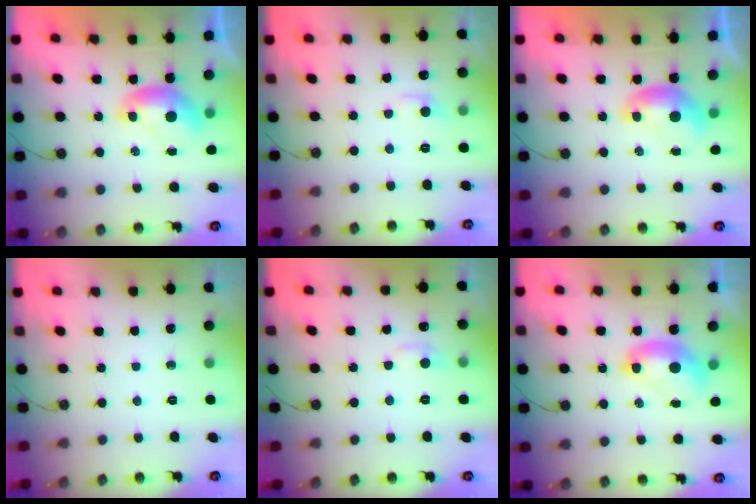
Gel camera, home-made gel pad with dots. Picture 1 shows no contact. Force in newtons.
{"total": 0.9, "press": 0.4, "slide": 0.8}
{"total": 0.0}
{"total": 0.0}
{"total": 0.9, "press": 0.5, "slide": 0.7}
{"total": 2.7, "press": 2.7, "slide": 0.1}